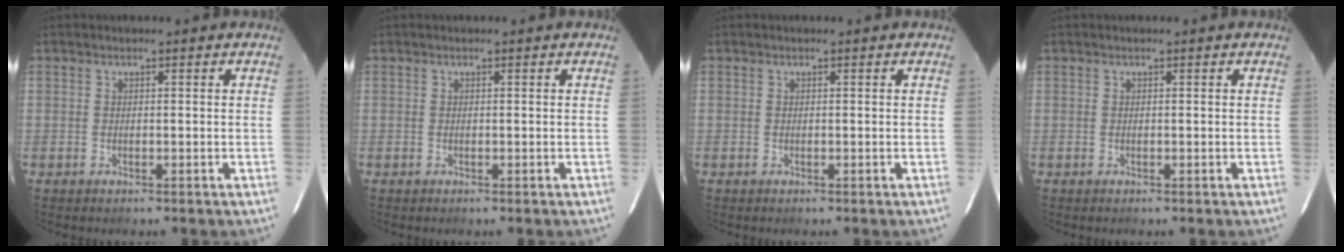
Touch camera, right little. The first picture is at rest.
{"total": 0.0}
{"total": 0.0}
{"total": 0.0}